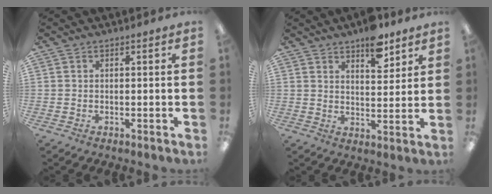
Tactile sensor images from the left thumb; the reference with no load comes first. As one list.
[{"total": 8.8, "force": [6.4, 4.0, 4.5], "torque": [-0.041, -0.041, 0.106]}]